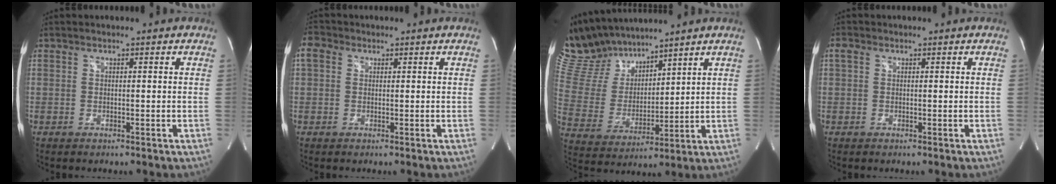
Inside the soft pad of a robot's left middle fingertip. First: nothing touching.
{"total": 2.6, "force": [0.9, 2.1, 1.2], "torque": [-0.035, 0.019, 0.017]}
{"total": 13.0, "force": [11.8, 3.9, 3.6], "torque": [-0.094, 0.018, 0.245]}
{"total": 1.1, "force": [0.4, 0.8, 0.6], "torque": [-0.019, 0.013, 0.008]}